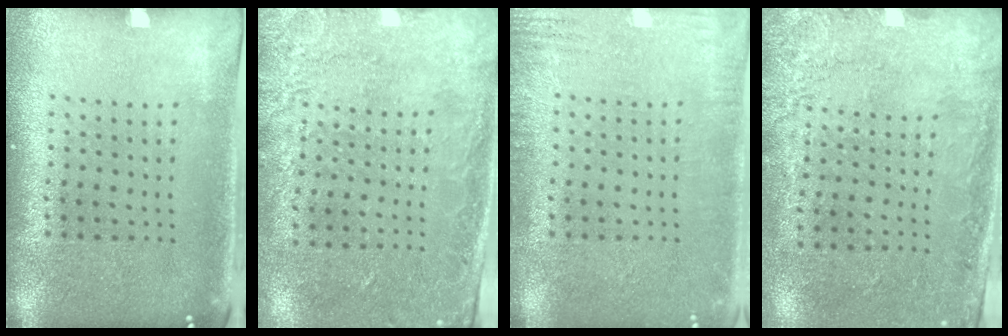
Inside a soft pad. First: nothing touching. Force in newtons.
{"total": 2.6, "press": 1.9, "slide": 1.8}
{"total": 2.5, "press": 2.5, "slide": 0.4}
{"total": 2.7, "press": 2.0, "slide": 1.8}